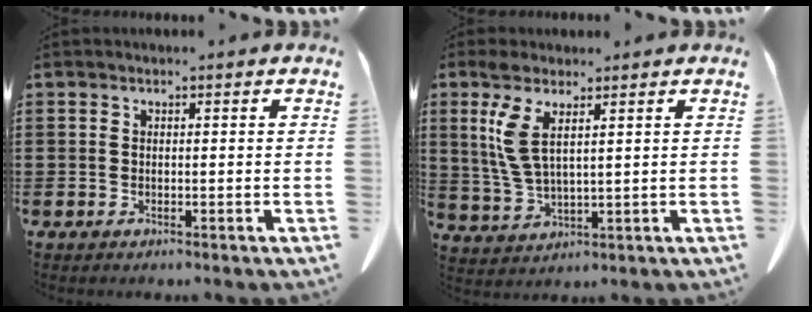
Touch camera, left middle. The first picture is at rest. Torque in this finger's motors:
{"motor_torque": [0.53, -0.11, 0.61, 0.21]}